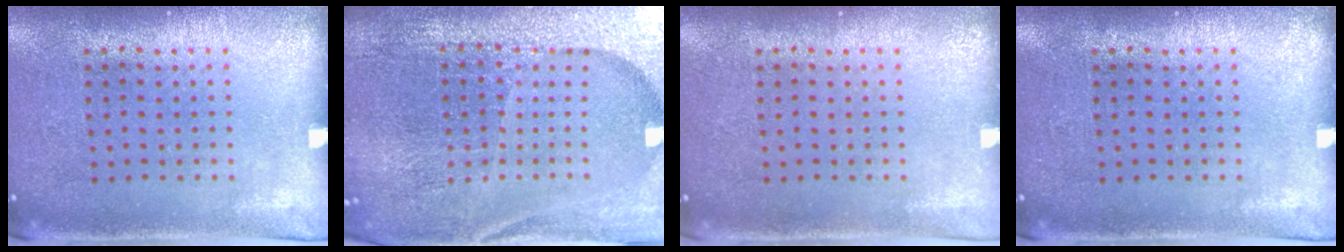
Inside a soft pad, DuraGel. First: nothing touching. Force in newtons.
{"total": 6.8, "press": 5.9, "slide": 3.4}
{"total": 0.0}
{"total": 0.0}